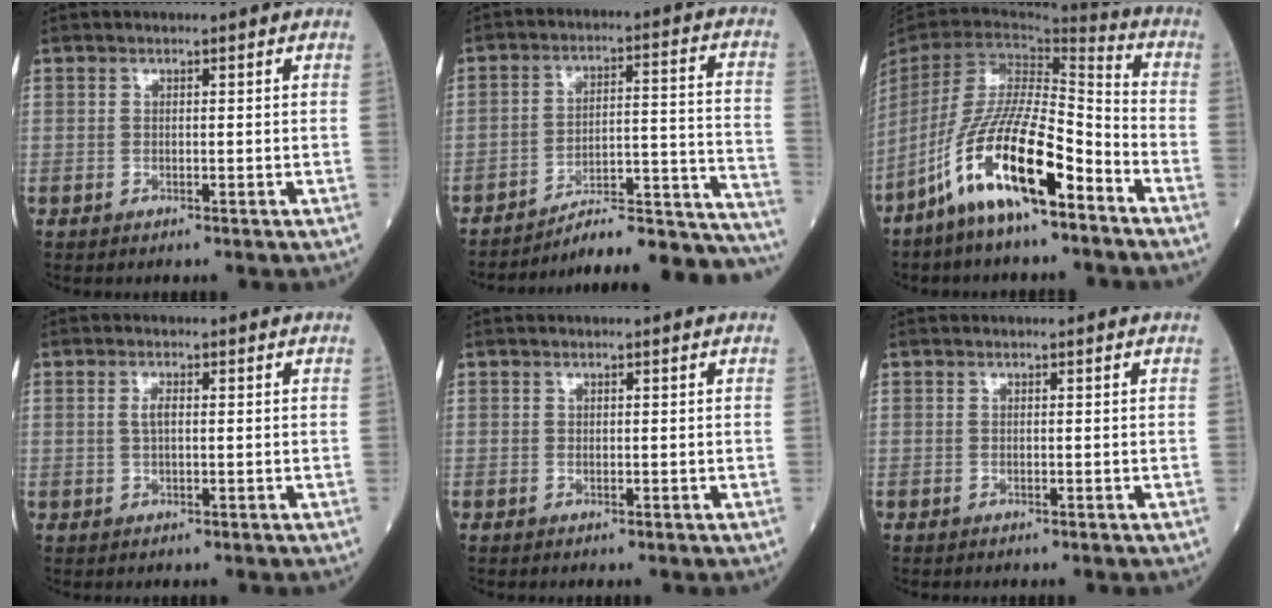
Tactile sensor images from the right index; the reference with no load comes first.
{"total": 21.6, "force": [-20.6, 0.7, 6.3], "torque": [-0.019, 0.034, -0.284]}
{"total": 16.2, "force": [-9.8, 2.9, 12.5], "torque": [-0.249, -0.014, -0.185]}
{"total": 1.9, "force": [0.3, 0.7, 1.8], "torque": [-0.037, 0.003, 0.006]}
{"total": 0.0}
{"total": 0.0}